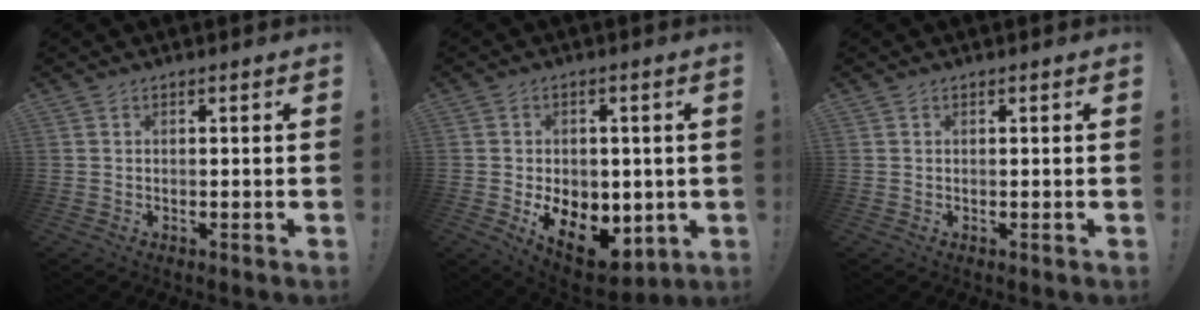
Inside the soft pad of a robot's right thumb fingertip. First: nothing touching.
{"total": 11.7, "force": [-2.2, 8.8, 7.3], "torque": [-0.087, 0.004, -0.028]}
{"total": 0.0}